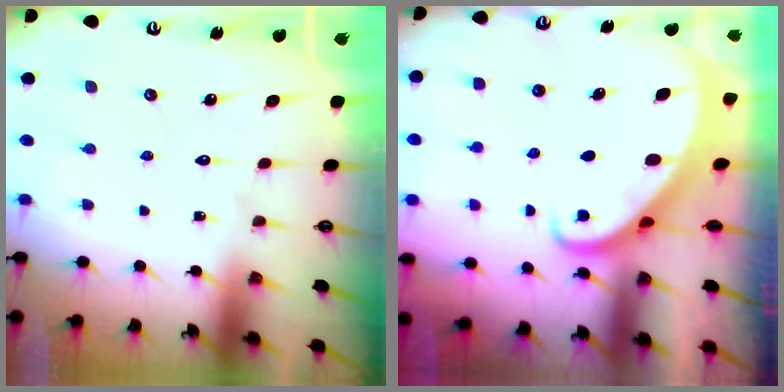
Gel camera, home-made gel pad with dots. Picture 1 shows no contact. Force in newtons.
{"total": 2.5, "press": 2.5, "slide": 0.2}